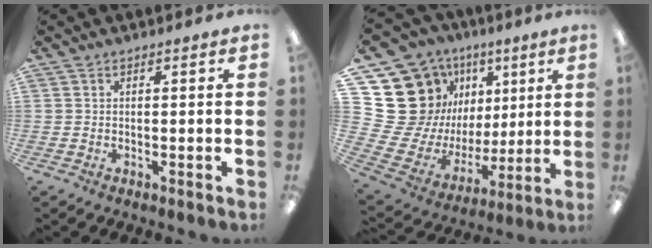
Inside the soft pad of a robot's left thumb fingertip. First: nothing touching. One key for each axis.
{"total": 22.7, "fx": 8.5, "fy": 19.3, "fz": 8.3, "tx": -0.176, "ty": -0.072, "tz": 0.202}